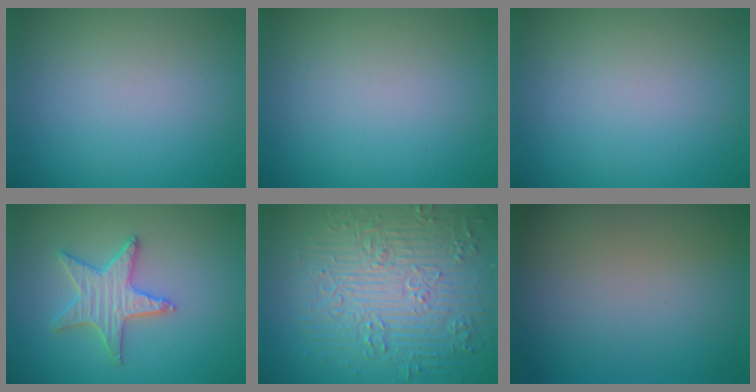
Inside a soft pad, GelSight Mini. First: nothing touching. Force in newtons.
{"total": 0.0}
{"total": 0.0}
{"total": 3.5, "press": 3.4, "slide": 0.8}
{"total": 9.1, "press": 6.6, "slide": 6.3}
{"total": 0.0}